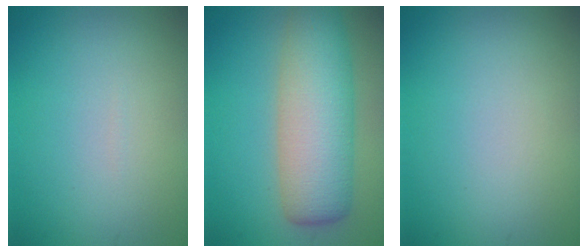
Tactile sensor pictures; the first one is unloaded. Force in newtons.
{"total": 8.1, "press": 8.1, "slide": 0.2}
{"total": 0.0}